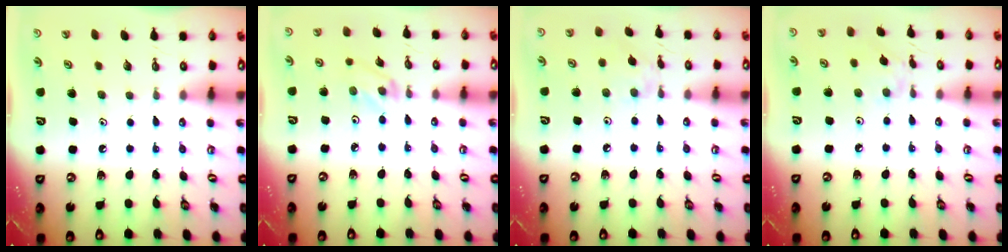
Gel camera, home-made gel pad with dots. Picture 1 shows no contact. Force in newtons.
{"total": 2.6, "press": 2.6, "slide": 0.4}
{"total": 3.4, "press": 3.4, "slide": 0.5}
{"total": 4.1, "press": 4.1, "slide": 0.4}